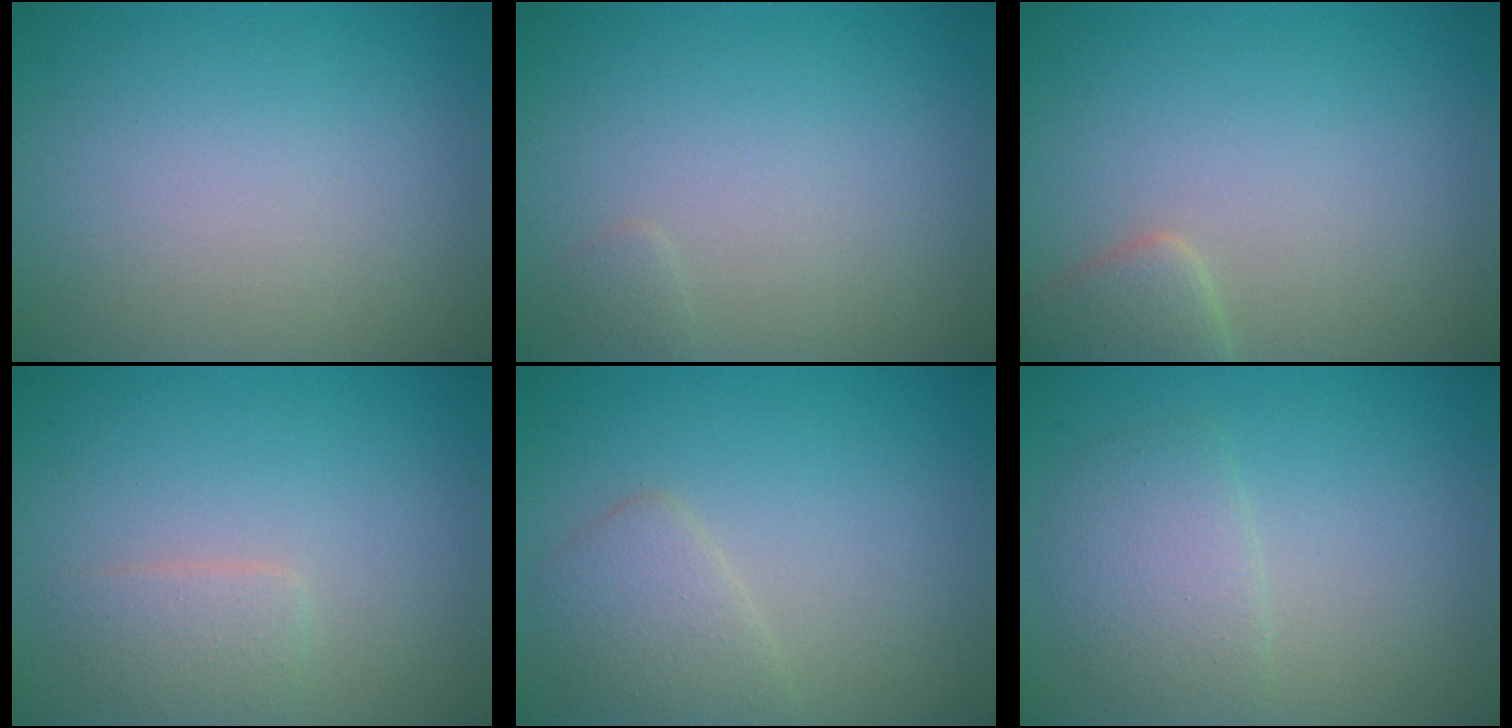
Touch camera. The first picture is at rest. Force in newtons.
{"total": 0.6, "press": 0.6, "slide": 0.1}
{"total": 2.5, "press": 2.5, "slide": 0.2}
{"total": 1.8, "press": 1.8, "slide": 0.0}
{"total": 2.5, "press": 2.5, "slide": 0.2}
{"total": 2.9, "press": 2.9, "slide": 0.1}